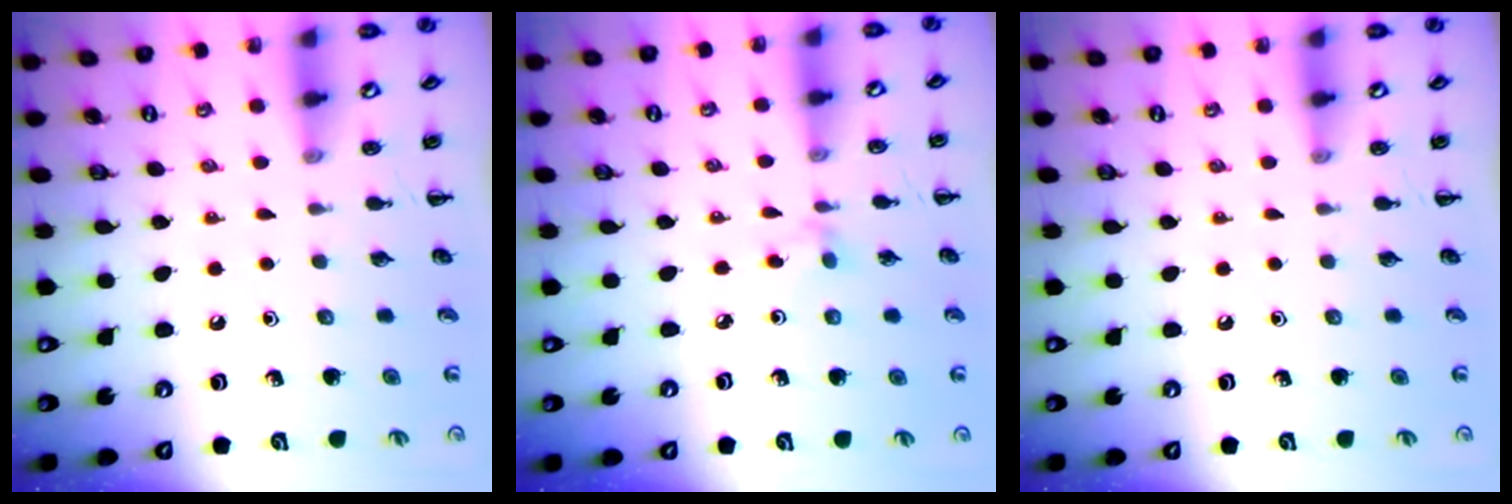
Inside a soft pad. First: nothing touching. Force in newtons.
{"total": 2.8, "press": 2.6, "slide": 1.0}
{"total": 0.0}